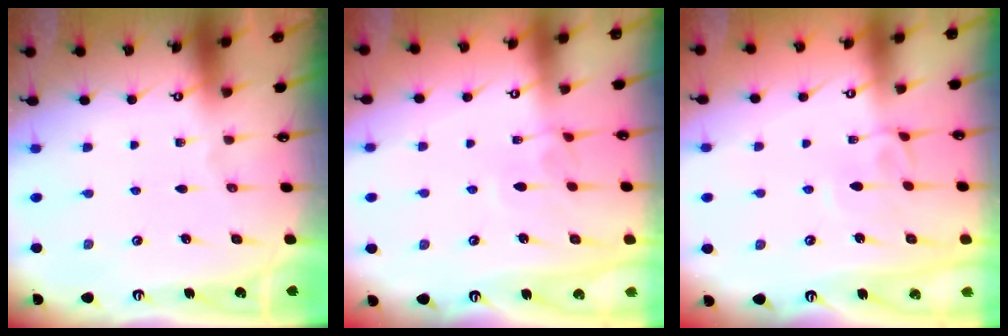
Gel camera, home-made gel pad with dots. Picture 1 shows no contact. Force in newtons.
{"total": 4.2, "press": 4.2, "slide": 0.1}
{"total": 3.9, "press": 3.9, "slide": 0.2}